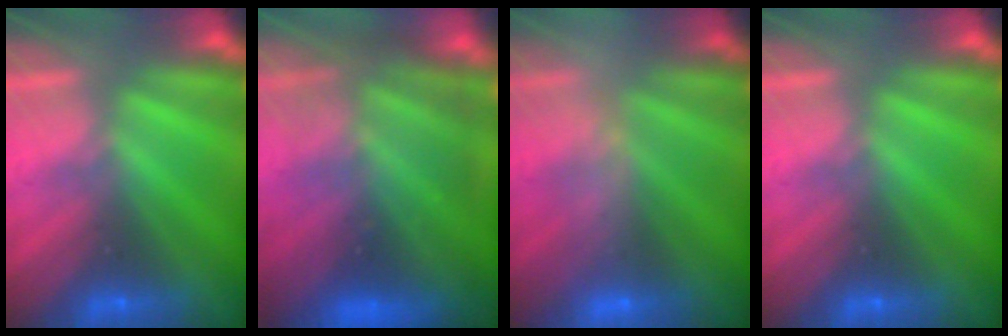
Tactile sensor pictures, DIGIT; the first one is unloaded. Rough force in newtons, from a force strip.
{"total": 9.1}
{"total": 2.5}
{"total": 0.0}